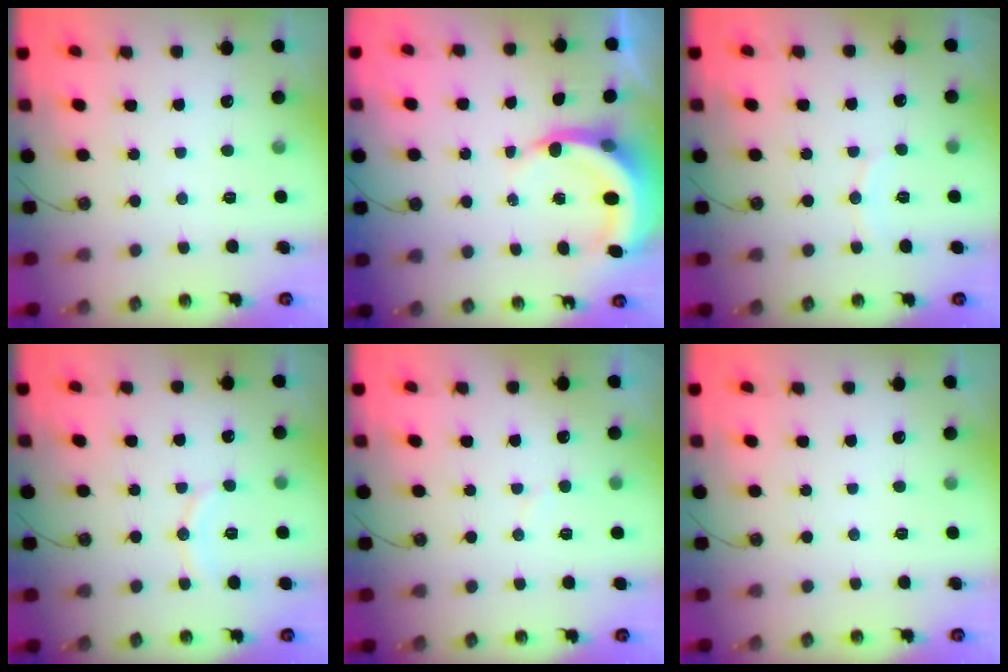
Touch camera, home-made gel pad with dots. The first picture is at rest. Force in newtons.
{"total": 5.9, "press": 5.8, "slide": 1.0}
{"total": 5.0, "press": 5.0, "slide": 0.5}
{"total": 7.2, "press": 7.2, "slide": 0.9}
{"total": 4.1, "press": 4.0, "slide": 0.4}
{"total": 0.0}